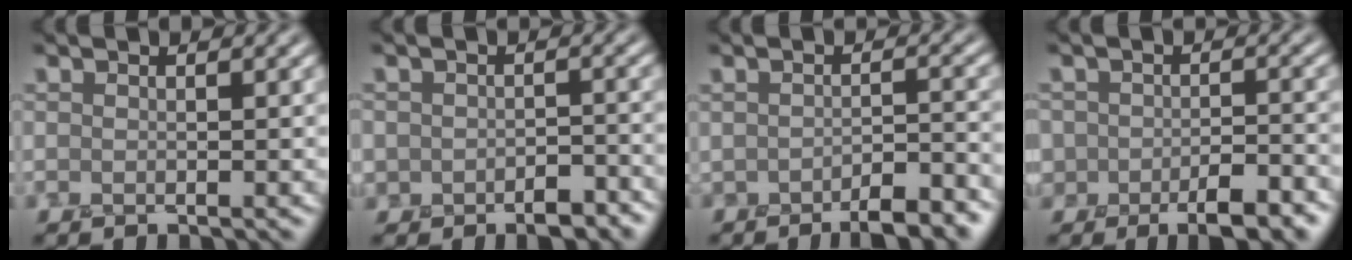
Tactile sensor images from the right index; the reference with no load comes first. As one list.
[{"total": 3.7, "force": [-2.0, 2.4, 1.9], "torque": [-0.018, -0.007, -0.035]}, {"total": 4.9, "force": [-3.2, 1.5, 3.3], "torque": [-0.048, -0.006, -0.043]}, {"total": 5.7, "force": [-3.1, 3.2, 3.6], "torque": [-0.040, -0.007, -0.046]}]